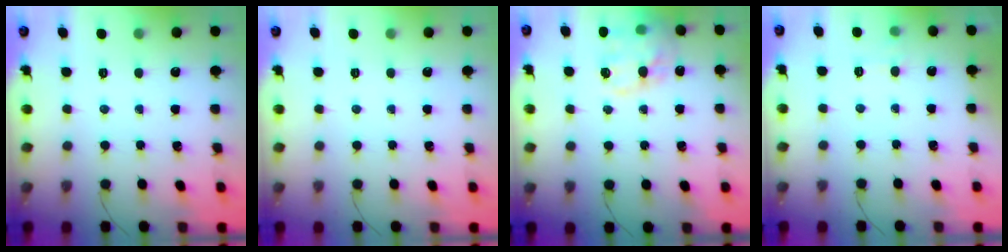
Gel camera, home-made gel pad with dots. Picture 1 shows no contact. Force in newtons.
{"total": 0.0}
{"total": 18.2, "press": 18.0, "slide": 3.0}
{"total": 6.3, "press": 5.9, "slide": 2.0}